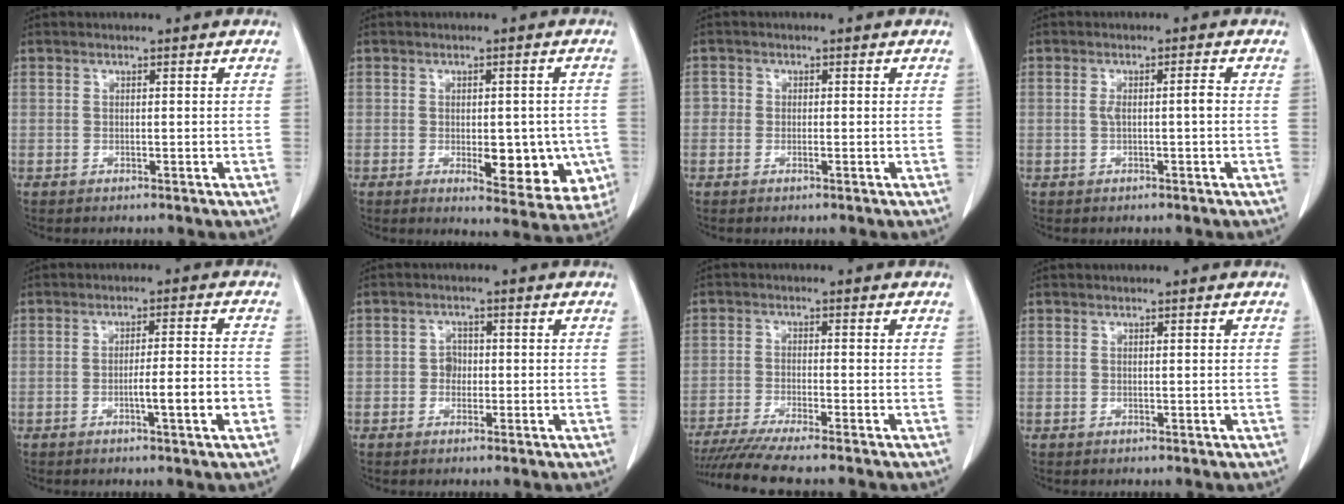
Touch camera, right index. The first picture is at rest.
{"total": 10.3, "force": [-2.5, 4.8, 8.7], "torque": [-0.088, 0.000, -0.021]}
{"total": 1.3, "force": [-0.3, 1.1, 0.8], "torque": [-0.006, 0.002, -0.006]}
{"total": 2.5, "force": [-0.1, 0.3, 2.5], "torque": [-0.048, 0.008, 0.002]}
{"total": 5.8, "force": [-2.1, -0.1, 5.5], "torque": [-0.079, 0.002, -0.027]}
{"total": 2.1, "force": [-0.3, 1.7, 1.1], "torque": [-0.012, 0.007, -0.006]}
{"total": 9.5, "force": [-8.2, -0.9, 4.6], "torque": [-0.061, -0.023, -0.134]}
{"total": 0.0}